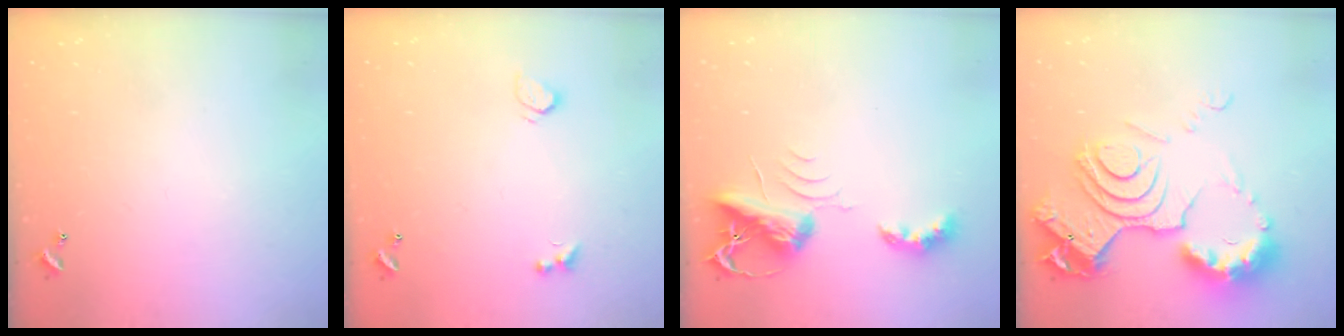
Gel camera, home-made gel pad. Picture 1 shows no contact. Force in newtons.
{"total": 2.0, "press": 1.7, "slide": 1.0}
{"total": 6.9, "press": 6.8, "slide": 0.9}
{"total": 21.0, "press": 20.9, "slide": 2.1}